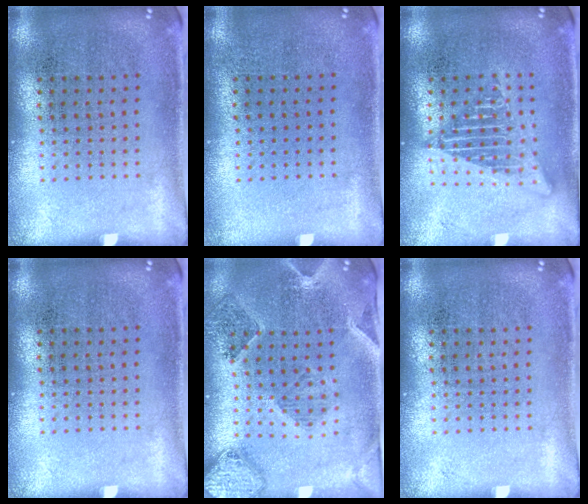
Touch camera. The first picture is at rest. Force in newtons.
{"total": 0.0}
{"total": 2.2, "press": 2.2, "slide": 0.2}
{"total": 0.0}
{"total": 1.5, "press": 1.5, "slide": 0.3}
{"total": 0.0}